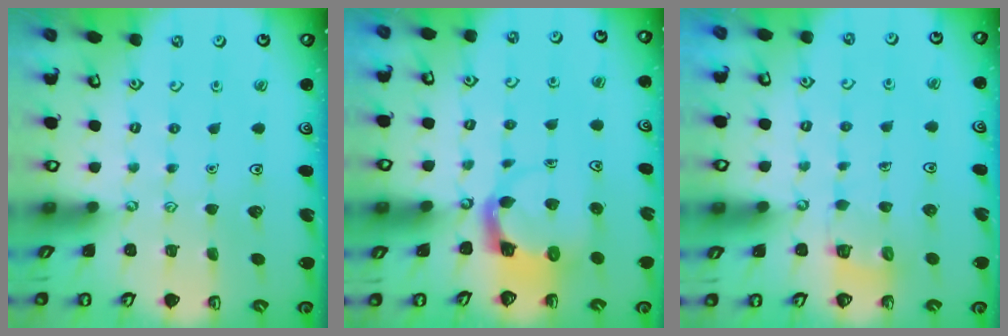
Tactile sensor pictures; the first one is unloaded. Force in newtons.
{"total": 3.7, "press": 3.7, "slide": 0.6}
{"total": 5.2, "press": 5.1, "slide": 0.4}